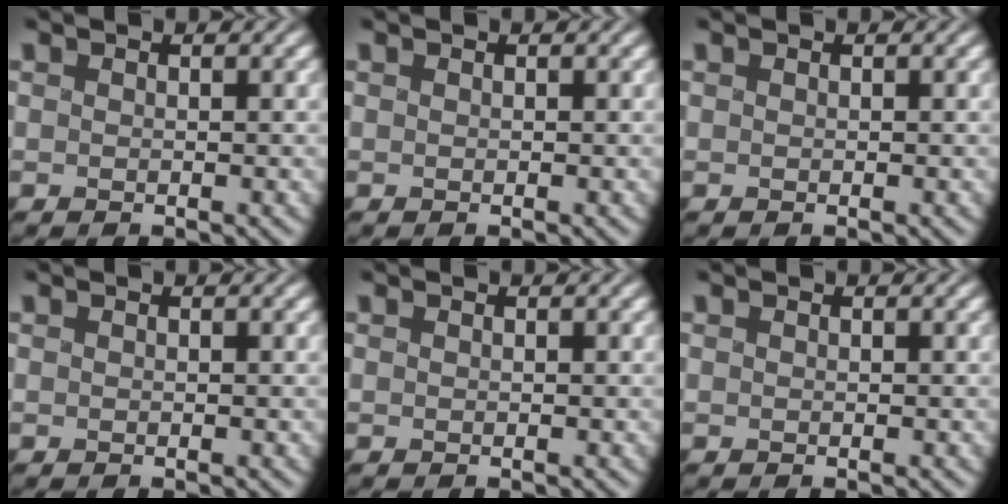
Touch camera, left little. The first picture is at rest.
{"total": 0.0}
{"total": 0.0}
{"total": 0.0}
{"total": 0.0}
{"total": 0.0}